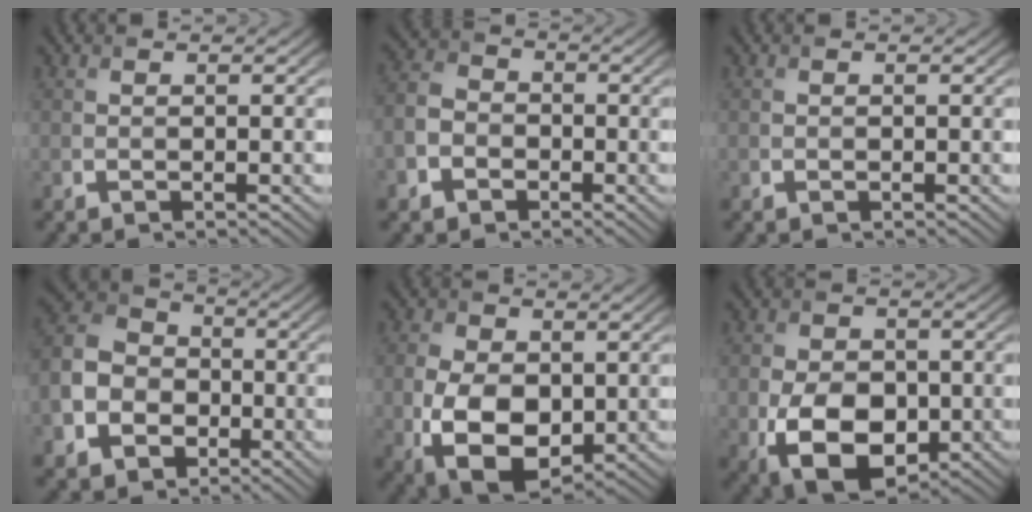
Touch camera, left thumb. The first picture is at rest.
{"total": 5.4, "force": [-2.4, 4.3, 2.2], "torque": [-0.065, -0.008, -0.057]}
{"total": 0.0}
{"total": 11.5, "force": [-3.9, 9.5, 5.2], "torque": [-0.155, -0.039, -0.095]}
{"total": 11.0, "force": [-1.3, 7.1, 8.3], "torque": [-0.190, -0.017, -0.020]}
{"total": 10.5, "force": [-2.6, 7.1, 7.3], "torque": [-0.144, -0.028, -0.047]}